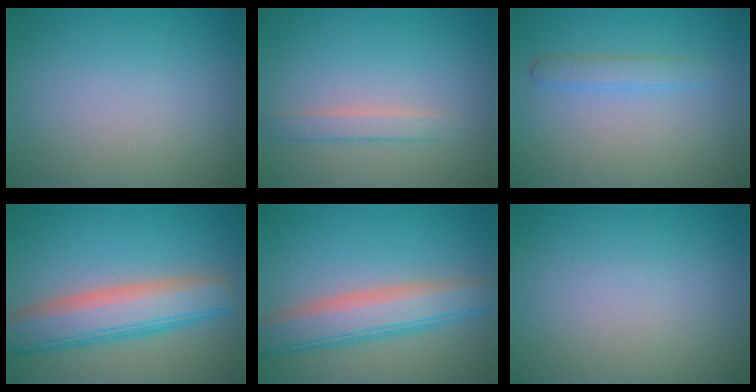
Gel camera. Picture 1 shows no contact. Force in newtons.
{"total": 1.7, "press": 1.7, "slide": 0.0}
{"total": 1.6, "press": 1.6, "slide": 0.1}
{"total": 7.0, "press": 7.0, "slide": 0.6}
{"total": 5.6, "press": 5.6, "slide": 0.5}
{"total": 0.0}